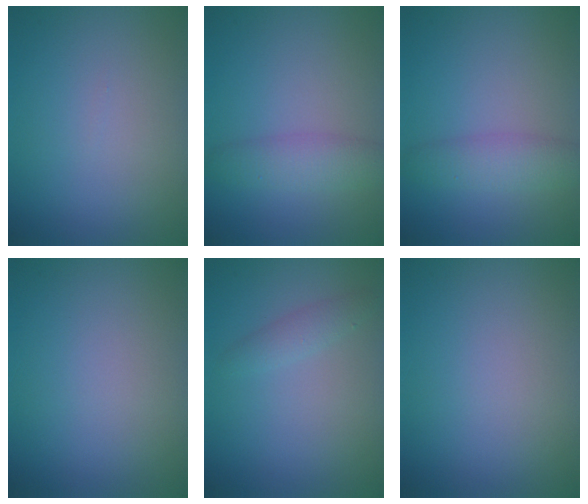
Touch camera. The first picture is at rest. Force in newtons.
{"total": 3.0, "press": 3.0, "slide": 0.0}
{"total": 3.0, "press": 3.0, "slide": 0.0}
{"total": 0.0}
{"total": 1.4, "press": 1.4, "slide": 0.0}
{"total": 0.0}